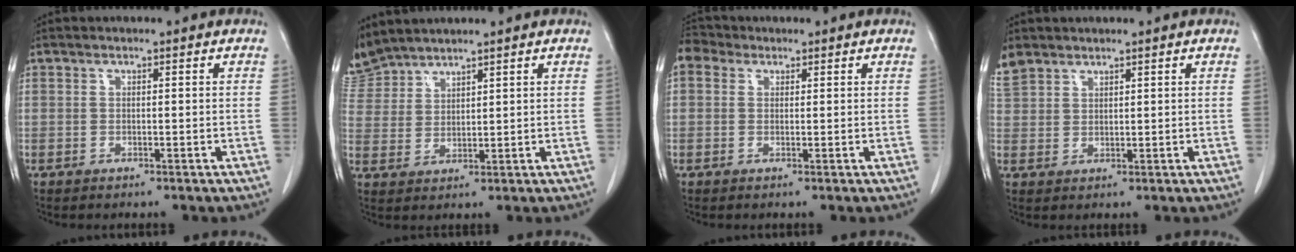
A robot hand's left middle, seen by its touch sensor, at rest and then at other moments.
{"total": 6.9, "force": [6.8, 1.1, 0.5], "torque": [-0.029, 0.015, 0.149]}
{"total": 3.3, "force": [1.8, 2.5, 1.3], "torque": [-0.030, 0.020, 0.035]}
{"total": 4.8, "force": [3.9, 2.5, 1.0], "torque": [-0.034, 0.015, 0.088]}